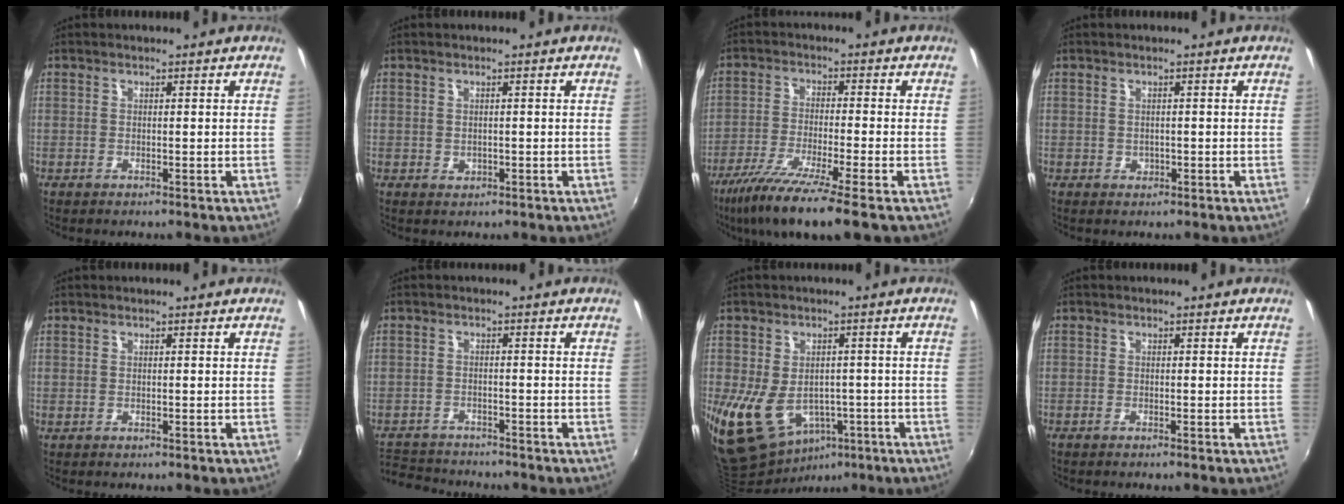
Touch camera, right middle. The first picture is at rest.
{"total": 0.7, "force": [0.1, 0.7, 0.3], "torque": [0.001, 0.001, 0.004]}
{"total": 12.6, "force": [-8.8, 0.5, 9.0], "torque": [-0.190, -0.040, -0.156]}
{"total": 1.1, "force": [0.2, 1.0, 0.4], "torque": [-0.001, 0.002, 0.005]}
{"total": 0.0}
{"total": 7.0, "force": [-6.5, 2.4, 1.1], "torque": [-0.046, 0.006, -0.113]}
{"total": 13.5, "force": [-4.5, 9.8, 8.1], "torque": [-0.191, -0.027, -0.057]}
{"total": 0.6, "force": [-0.6, 0.0, 0.3], "torque": [-0.004, -0.002, -0.013]}